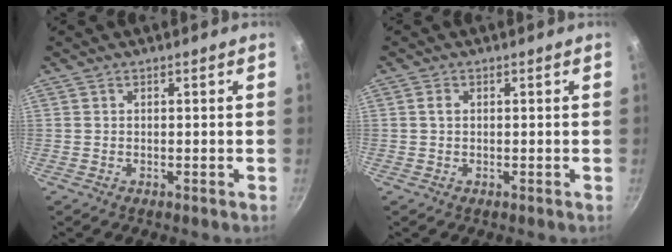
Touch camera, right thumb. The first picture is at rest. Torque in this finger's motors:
{"motor_torque": [0.06, 1.09, 0.40, -0.20, -0.04]}